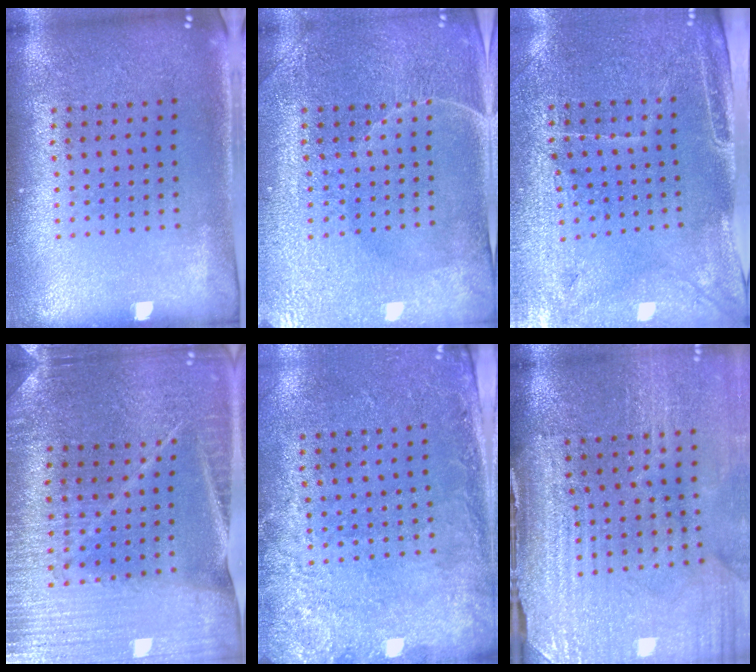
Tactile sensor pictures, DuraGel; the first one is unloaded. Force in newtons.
{"total": 3.7, "press": 3.7, "slide": 0.6}
{"total": 3.2, "press": 2.9, "slide": 1.2}
{"total": 3.0, "press": 3.0, "slide": 0.3}
{"total": 2.8, "press": 1.9, "slide": 2.0}
{"total": 3.8, "press": 3.5, "slide": 1.4}